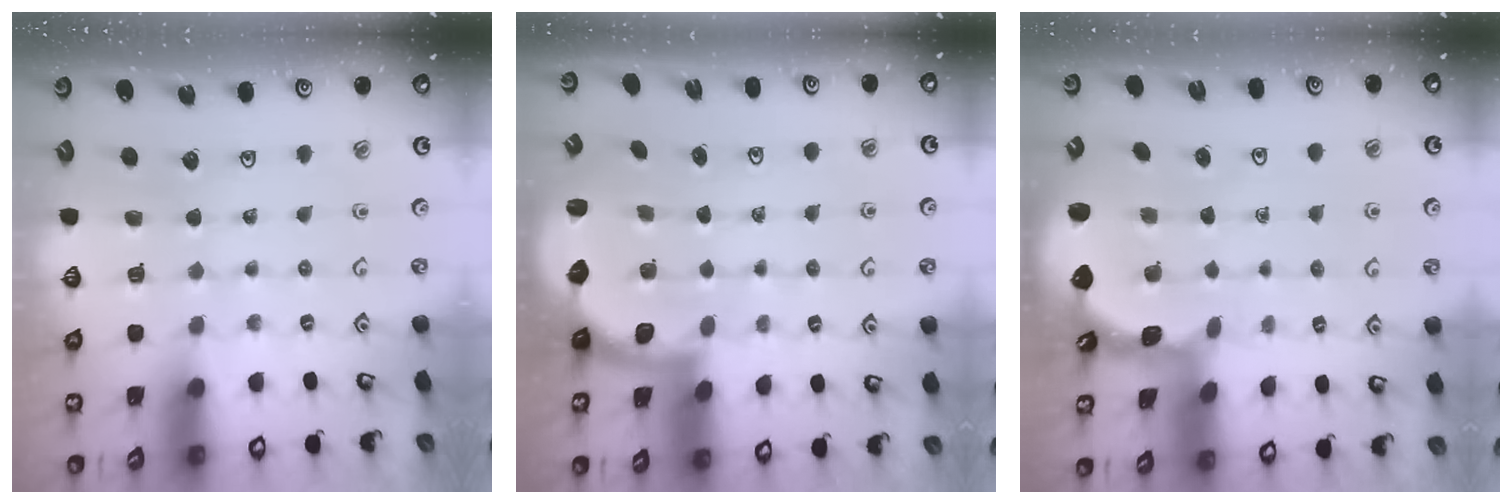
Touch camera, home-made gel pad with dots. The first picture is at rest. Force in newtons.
{"total": 2.5, "press": 2.2, "slide": 1.3}
{"total": 1.3, "press": 1.2, "slide": 0.1}